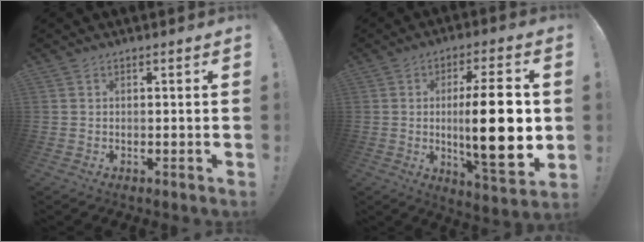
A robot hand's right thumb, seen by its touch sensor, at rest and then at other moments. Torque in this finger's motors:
{"motor_torque": [0.72, 1.37, 1.27, 0.77, 0.23]}